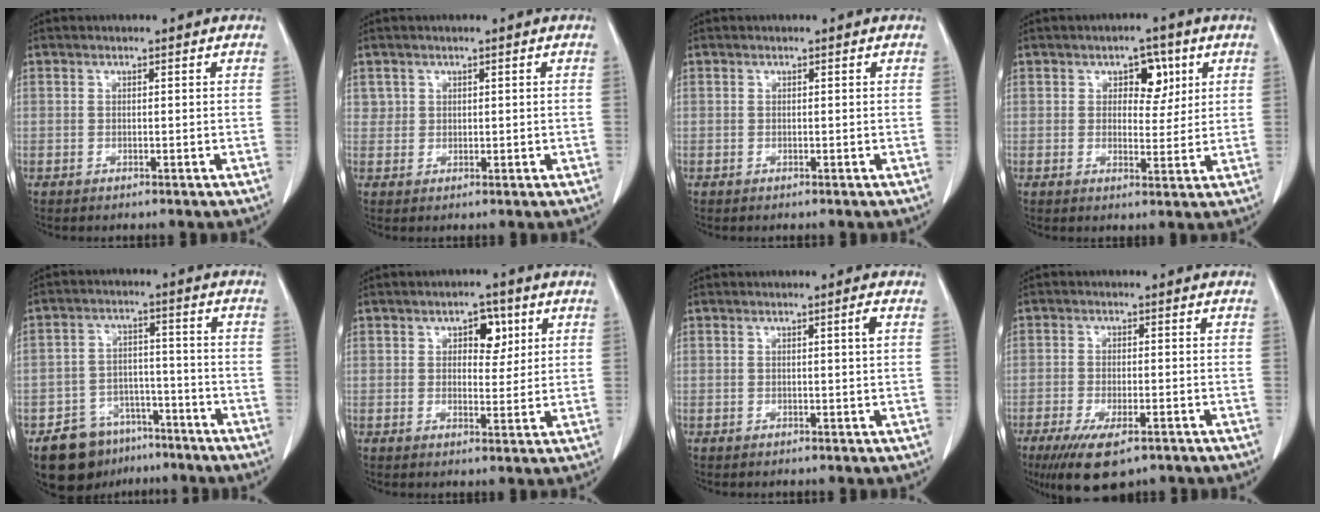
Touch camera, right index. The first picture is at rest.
{"total": 1.7, "force": [0.7, 1.5, 0.0], "torque": [0.013, 0.002, 0.009]}
{"total": 0.0}
{"total": 4.9, "force": [2.0, 2.9, 3.4], "torque": [-0.038, 0.008, 0.029]}
{"total": 9.4, "force": [-6.6, 6.2, 2.7], "torque": [-0.037, 0.021, -0.097]}
{"total": 4.5, "force": [1.8, 2.5, 3.2], "torque": [-0.039, 0.008, 0.025]}
{"total": 1.2, "force": [0.3, -0.4, 1.1], "torque": [-0.018, -0.001, 0.005]}
{"total": 8.6, "force": [-5.6, 2.6, 6.0], "torque": [-0.099, -0.017, -0.086]}